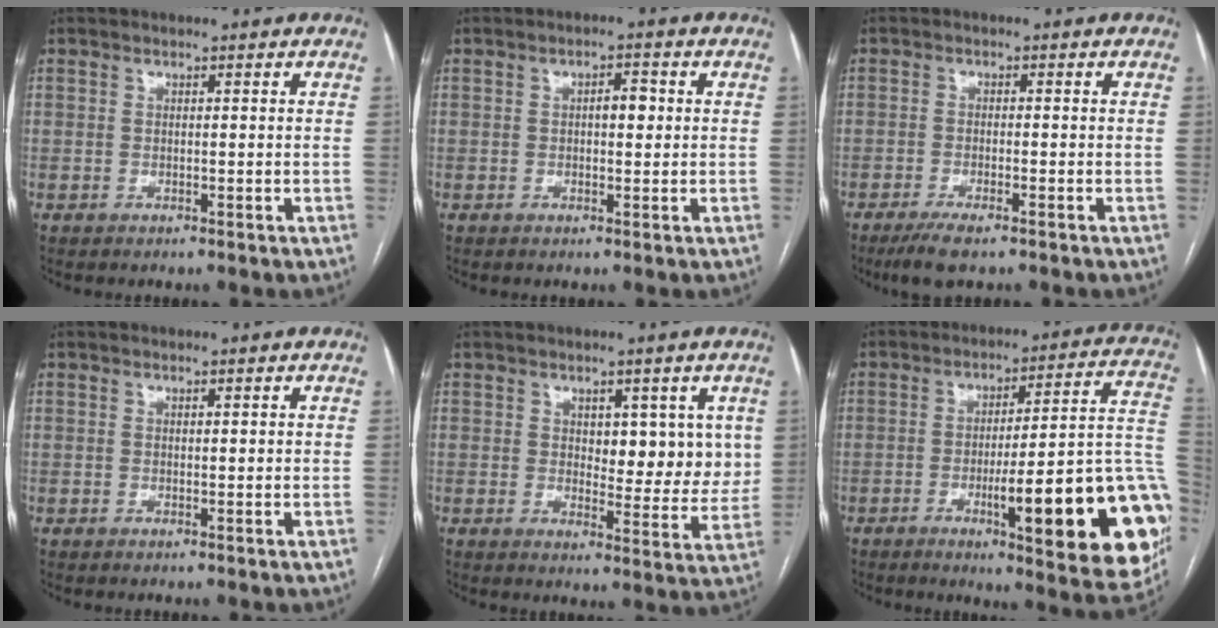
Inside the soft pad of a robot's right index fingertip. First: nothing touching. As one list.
[{"total": 2.7, "force": [0.3, 1.2, 2.4], "torque": [-0.035, 0.009, 0.003]}, {"total": 5.0, "force": [-3.5, 0.8, 3.5], "torque": [-0.065, -0.011, -0.058]}, {"total": 0.6, "force": [0.2, 0.1, 0.6], "torque": [-0.011, 0.001, 0.003]}, {"total": 8.0, "force": [2.6, 4.1, 6.4], "torque": [-0.069, 0.000, 0.039]}, {"total": 24.0, "force": [-7.2, 3.3, 22.6], "torque": [-0.204, 0.012, -0.086]}]